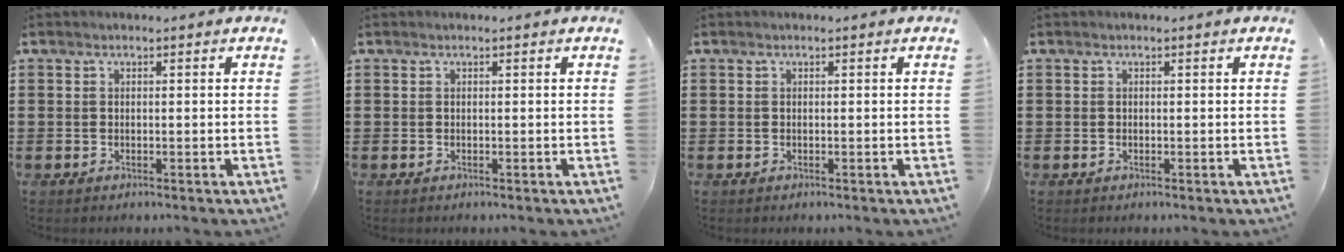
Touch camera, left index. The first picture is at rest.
{"total": 0.0}
{"total": 0.0}
{"total": 0.0}